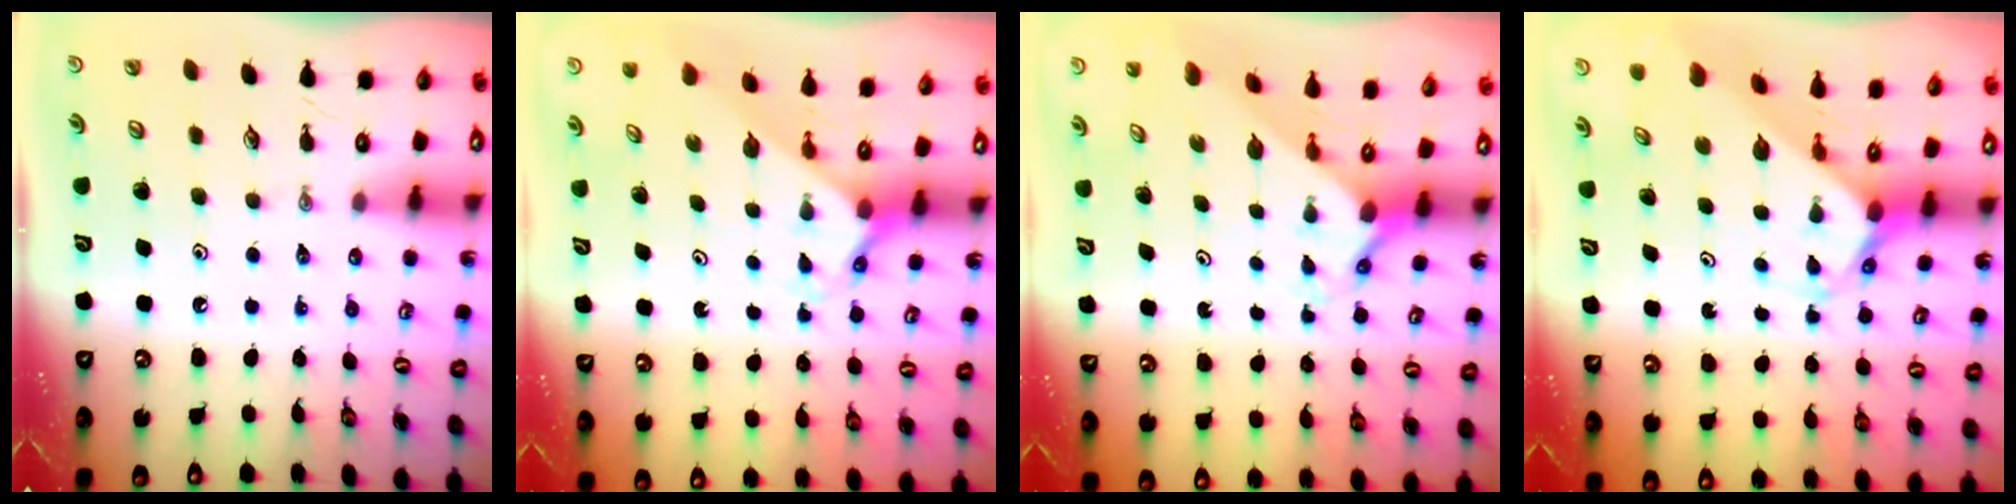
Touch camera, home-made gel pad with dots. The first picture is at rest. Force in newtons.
{"total": 2.1, "press": 2.1, "slide": 0.1}
{"total": 1.2, "press": 1.2, "slide": 0.1}
{"total": 2.5, "press": 2.4, "slide": 0.3}